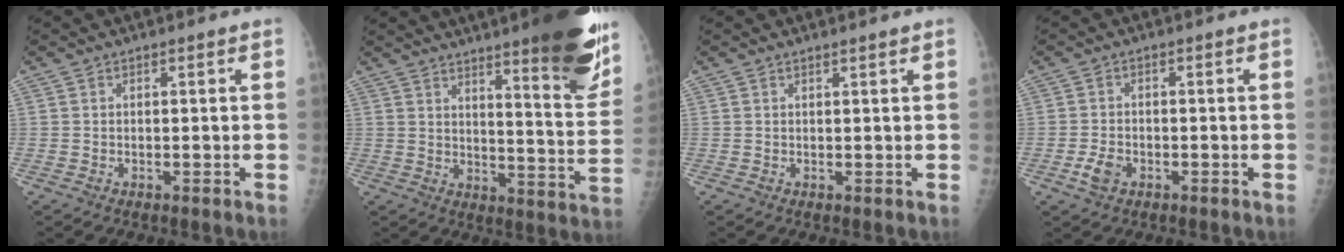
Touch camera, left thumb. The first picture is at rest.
{"total": 20.5, "force": [13.7, 3.2, 14.9], "torque": [-0.174, -0.077, 0.186]}
{"total": 0.9, "force": [0.7, 0.0, 0.5], "torque": [-0.007, -0.004, 0.012]}
{"total": 3.3, "force": [-1.5, 2.2, 2.0], "torque": [-0.040, 0.004, -0.027]}